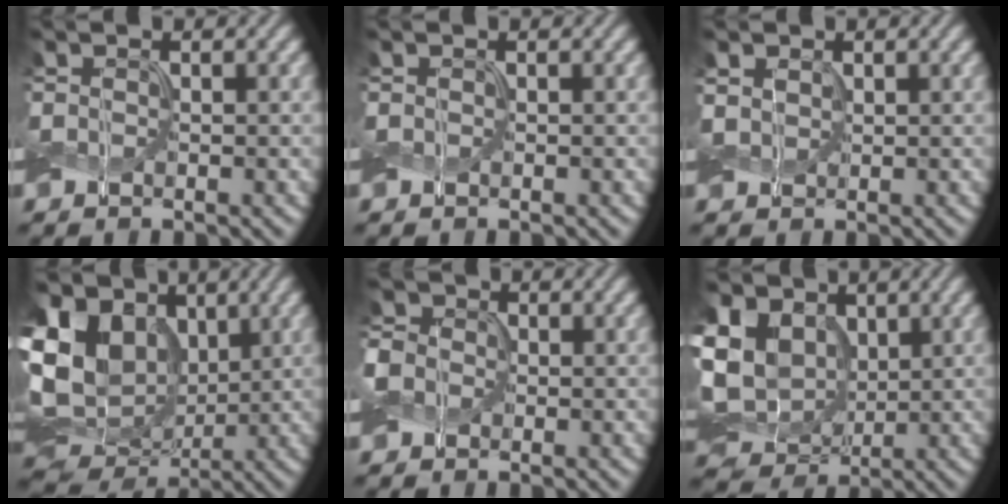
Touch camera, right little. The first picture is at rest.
{"total": 0.0}
{"total": 1.4, "force": [0.6, 1.1, 0.6], "torque": [-0.022, 0.001, 0.009]}
{"total": 17.2, "force": [4.2, 12.6, 10.9], "torque": [-0.246, 0.034, 0.066]}
{"total": 3.2, "force": [-0.5, 2.9, 1.4], "torque": [-0.040, 0.011, -0.018]}
{"total": 13.1, "force": [2.8, 10.6, 7.2], "torque": [-0.196, 0.024, 0.042]}